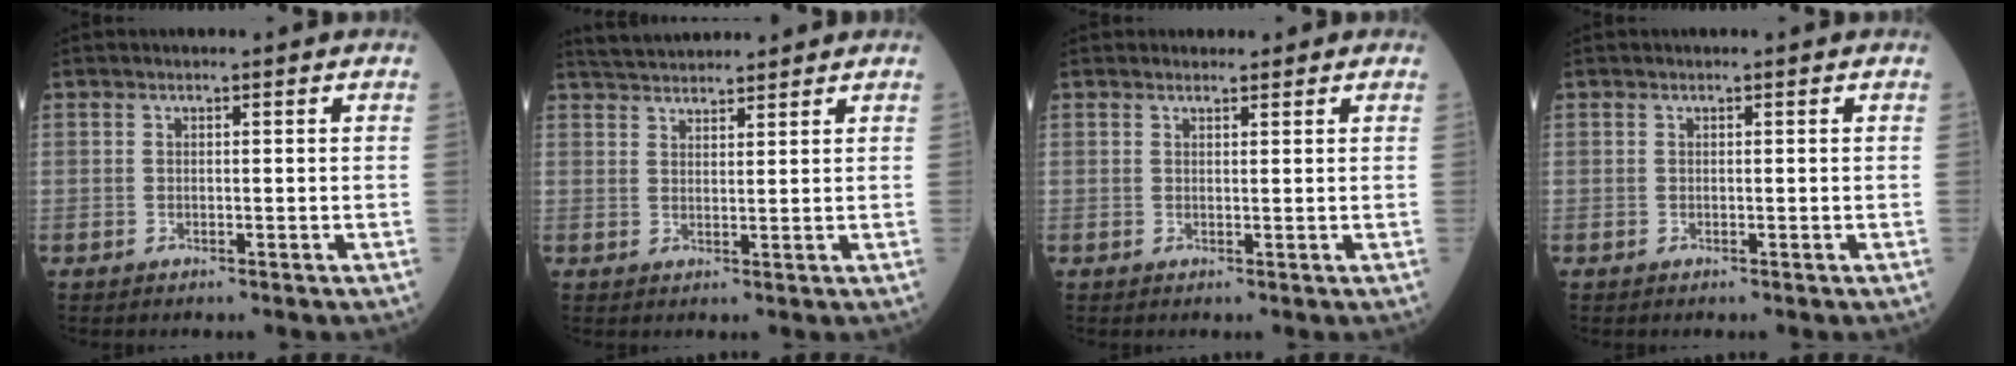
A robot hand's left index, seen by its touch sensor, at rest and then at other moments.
{"total": 6.7, "force": [6.4, 0.8, 1.7], "torque": [-0.034, 0.036, 0.108]}
{"total": 1.3, "force": [1.2, 0.5, 0.2], "torque": [-0.008, 0.009, 0.018]}
{"total": 0.0}